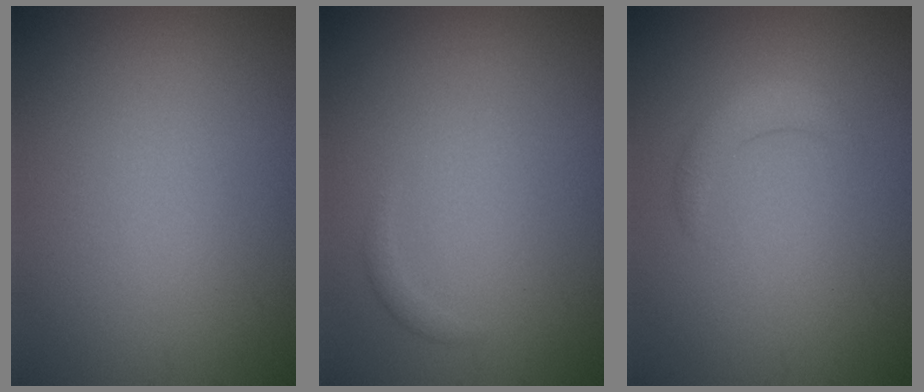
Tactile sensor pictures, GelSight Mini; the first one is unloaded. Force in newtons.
{"total": 0.6, "press": 0.6, "slide": 0.0}
{"total": 1.7, "press": 1.7, "slide": 0.1}